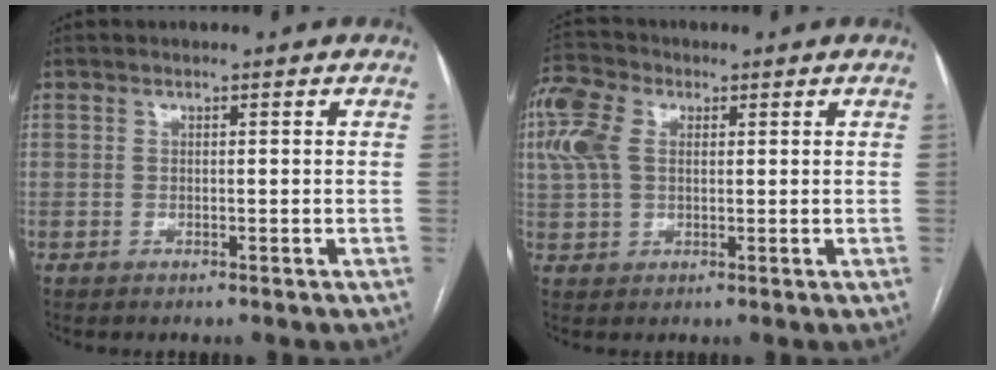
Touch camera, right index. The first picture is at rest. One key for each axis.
{"total": 9.8, "fx": 2.9, "fy": 6.6, "fz": 6.7, "tx": -0.188, "ty": 0.035, "tz": 0.059}